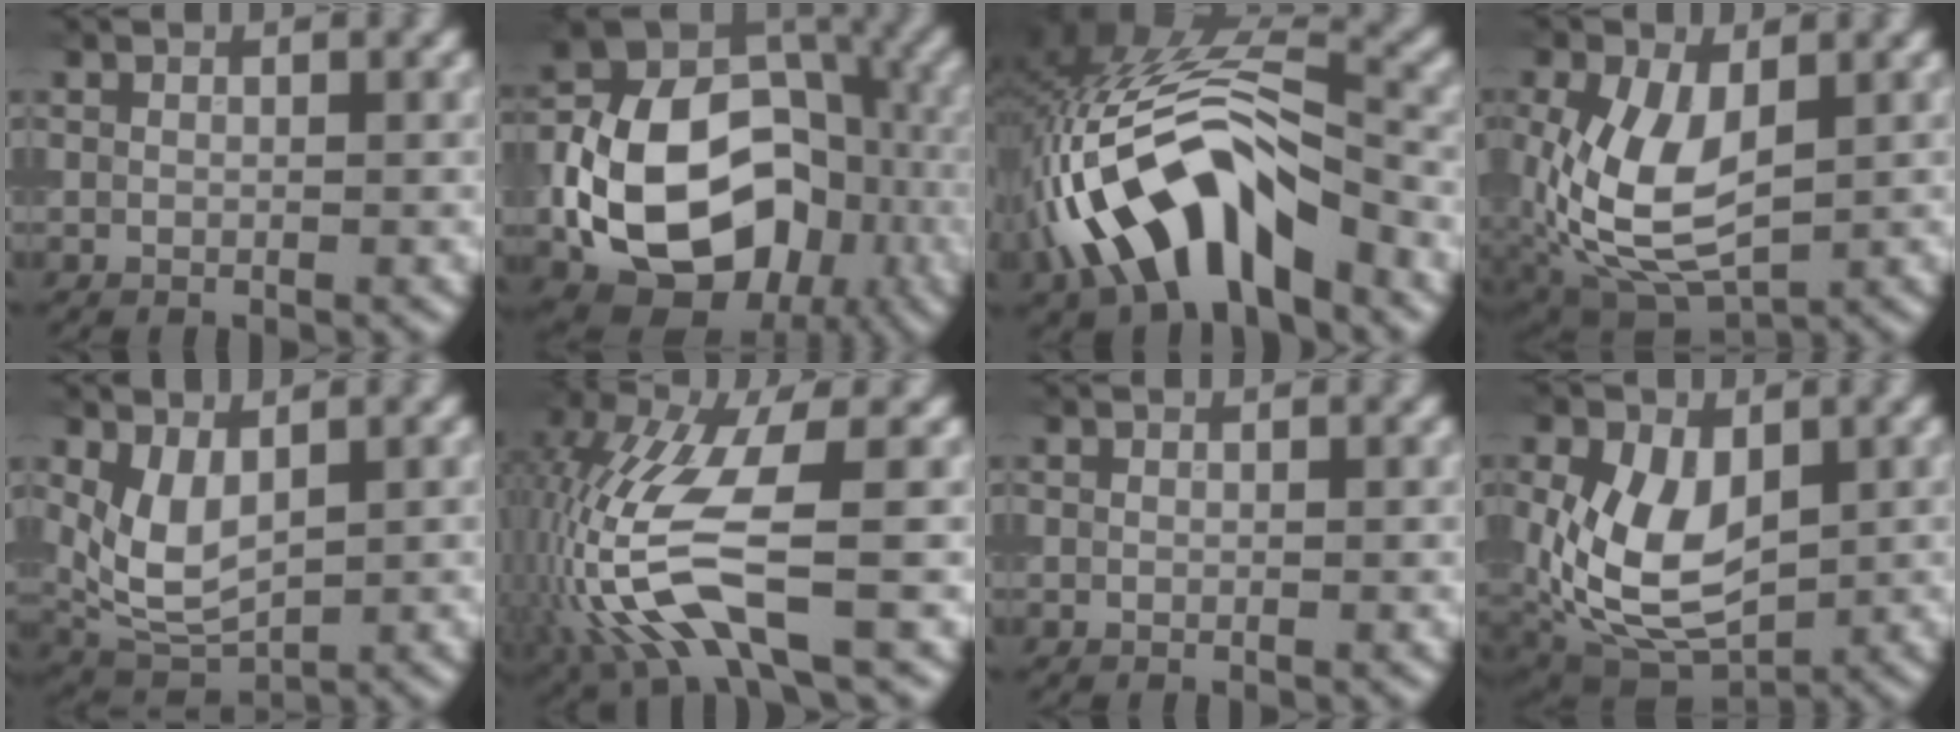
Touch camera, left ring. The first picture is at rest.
{"total": 15.1, "force": [-4.0, 10.7, 9.9], "torque": [-0.164, -0.011, -0.080]}
{"total": 10.9, "force": [-5.1, 5.0, 8.3], "torque": [-0.162, 0.015, -0.095]}
{"total": 8.4, "force": [0.2, 4.7, 6.9], "torque": [-0.164, -0.006, 0.005]}
{"total": 4.8, "force": [1.1, 2.6, 3.8], "torque": [-0.088, -0.010, 0.029]}
{"total": 8.9, "force": [-2.4, 2.8, 8.1], "torque": [-0.196, -0.003, -0.051]}
{"total": 0.0}
{"total": 8.6, "force": [0.6, 5.4, 6.6], "torque": [-0.151, -0.009, 0.011]}